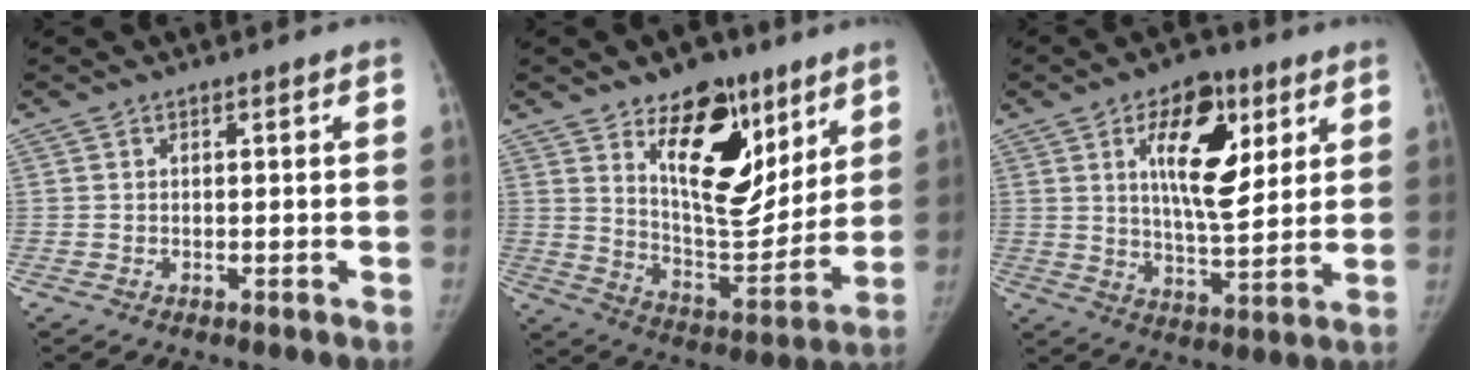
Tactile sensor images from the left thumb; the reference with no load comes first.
{"total": 19.5, "force": [10.2, 10.3, 13.0], "torque": [-0.132, -0.076, 0.169]}
{"total": 14.4, "force": [5.5, 6.9, 11.4], "torque": [-0.141, -0.029, 0.089]}